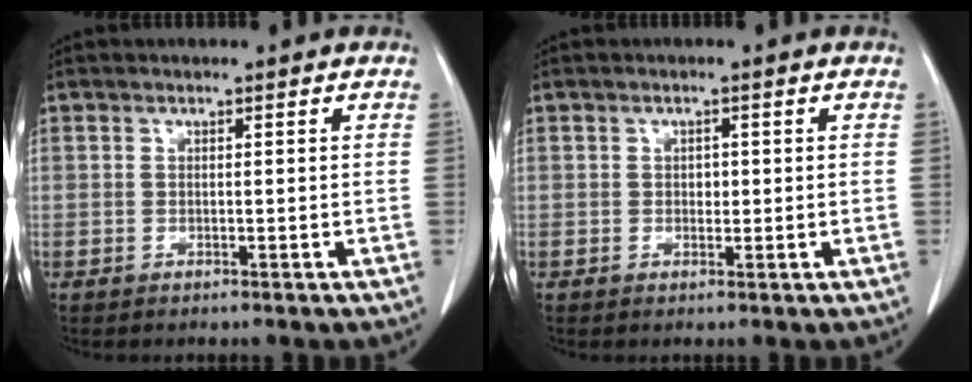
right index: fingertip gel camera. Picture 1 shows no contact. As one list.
[{"total": 1.3, "force": [0.1, 1.0, 0.8], "torque": [-0.012, 0.002, 0.001]}]